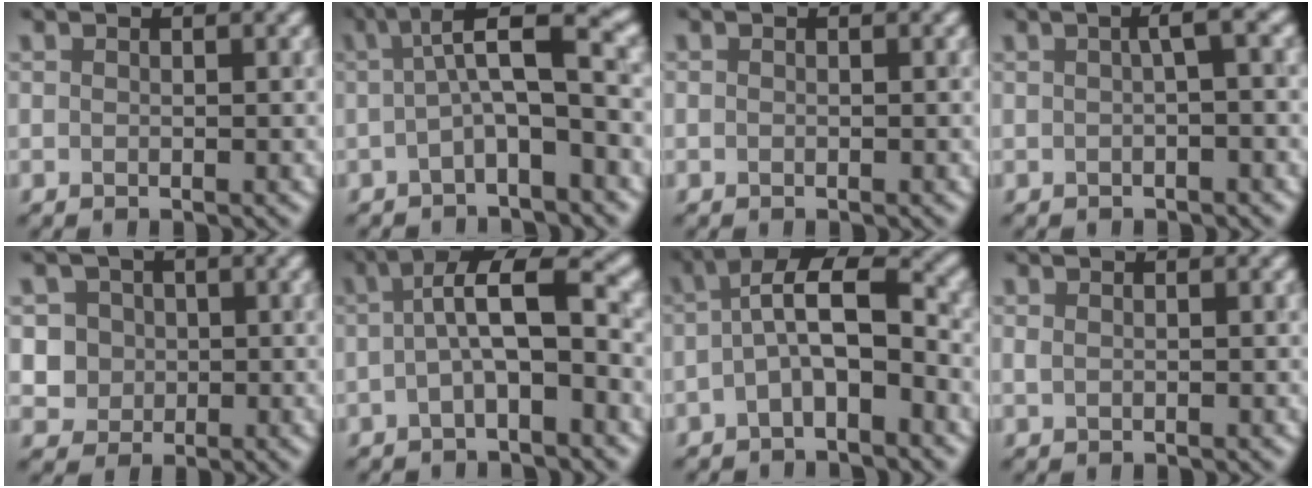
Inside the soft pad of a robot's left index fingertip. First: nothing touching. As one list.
[{"total": 5.1, "force": [0.1, 1.1, 5.0], "torque": [-0.078, 0.025, -0.007]}, {"total": 0.0}, {"total": 2.2, "force": [0.1, 0.5, 2.2], "torque": [-0.026, 0.010, -0.002]}, {"total": 4.5, "force": [1.0, 4.2, 1.3], "torque": [-0.010, 0.028, 0.009]}, {"total": 4.8, "force": [-0.4, 1.5, 4.6], "torque": [-0.077, 0.024, -0.015]}, {"total": 5.3, "force": [-1.3, 2.0, 4.8], "torque": [-0.084, 0.024, -0.029]}, {"total": 0.0}]